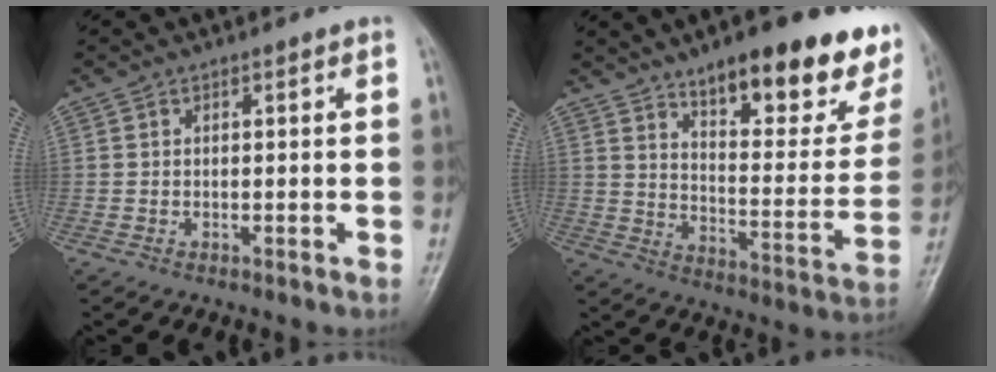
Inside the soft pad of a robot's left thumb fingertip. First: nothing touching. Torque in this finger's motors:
{"motor_torque": [0.90, 0.85, 1.48, -1.30, 0.09]}